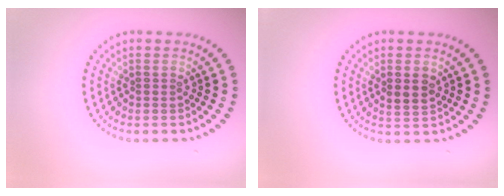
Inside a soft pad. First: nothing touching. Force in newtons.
{"total": 1.7, "press": 1.7, "slide": 0.5}